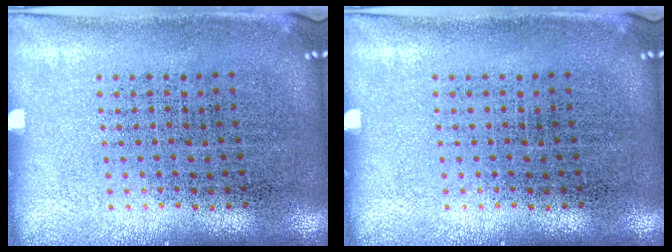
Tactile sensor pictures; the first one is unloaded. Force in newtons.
{"total": 0.0}